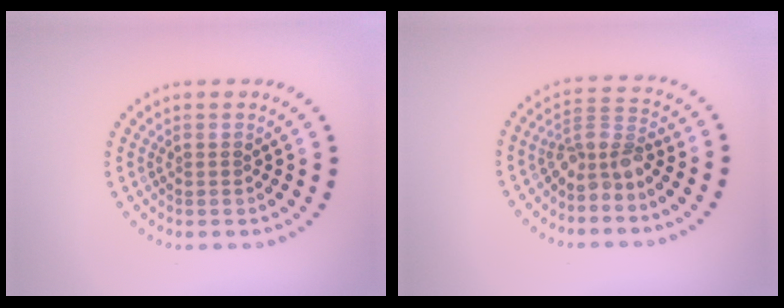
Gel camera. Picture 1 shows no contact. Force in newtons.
{"total": 3.1, "press": 2.2, "slide": 2.2}